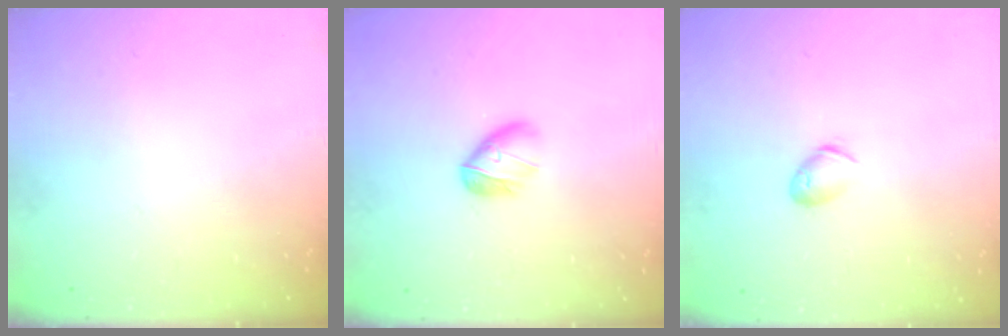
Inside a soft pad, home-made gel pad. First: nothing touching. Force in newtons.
{"total": 6.2, "press": 6.1, "slide": 0.9}
{"total": 5.9, "press": 5.8, "slide": 0.7}